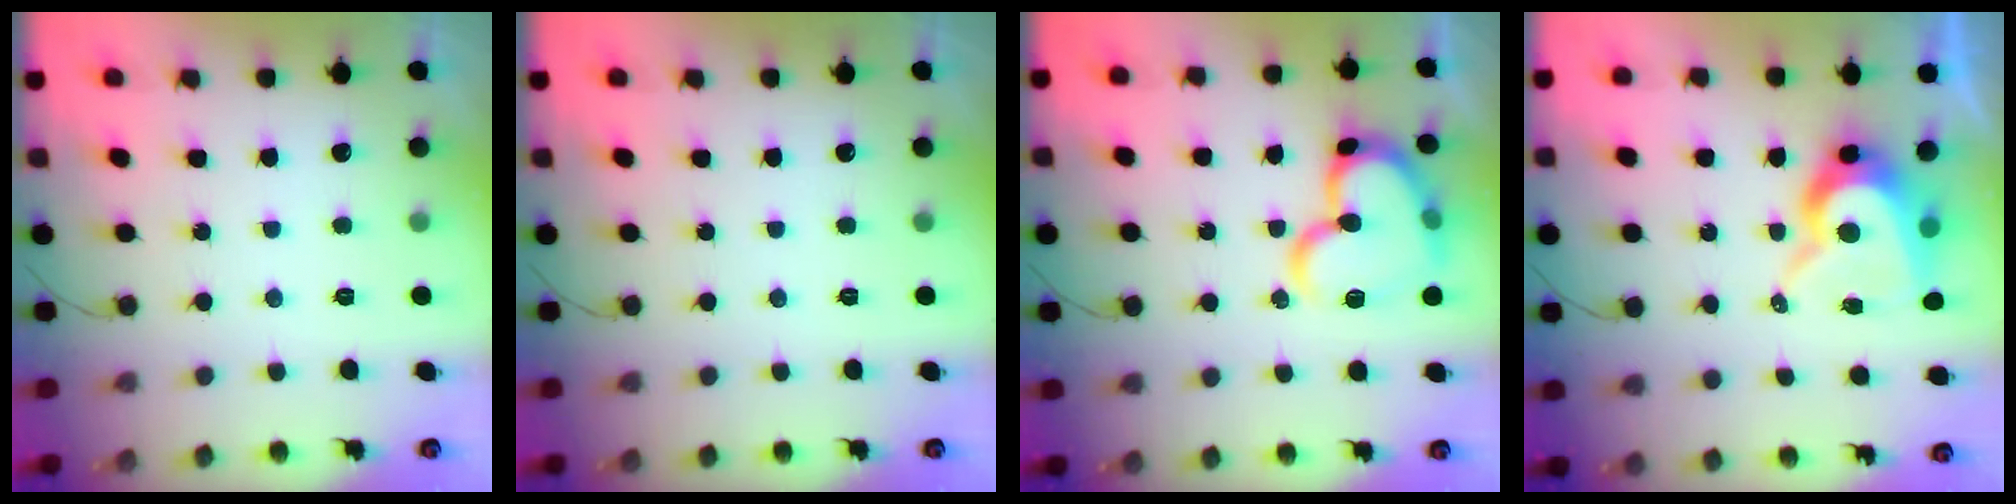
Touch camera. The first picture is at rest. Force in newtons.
{"total": 0.0}
{"total": 19.2, "press": 19.1, "slide": 2.3}
{"total": 11.7, "press": 11.6, "slide": 1.2}